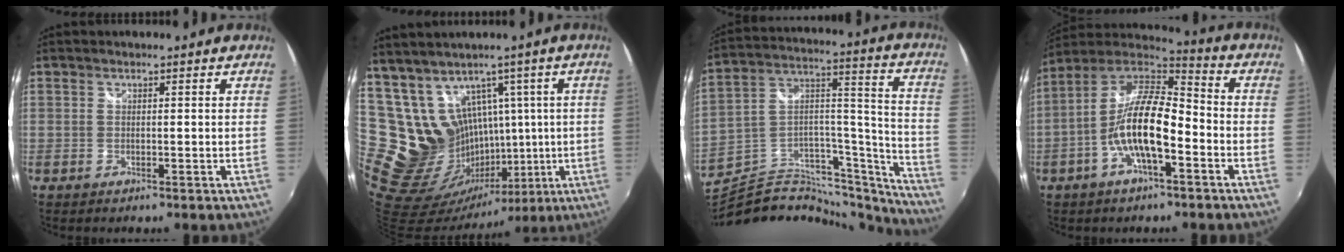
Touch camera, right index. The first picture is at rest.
{"total": 19.4, "force": [8.4, 15.7, 7.6], "torque": [-0.166, 0.011, 0.195]}
{"total": 25.8, "force": [-22.7, 8.7, 8.8], "torque": [-0.099, 0.073, -0.341]}
{"total": 14.4, "force": [-4.6, 4.5, 12.9], "torque": [-0.251, 0.006, -0.093]}